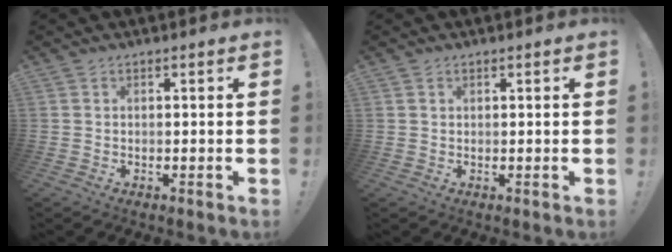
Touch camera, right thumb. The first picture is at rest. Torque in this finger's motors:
{"motor_torque": [-0.33, 0.78, 0.58, 1.04, 0.36]}